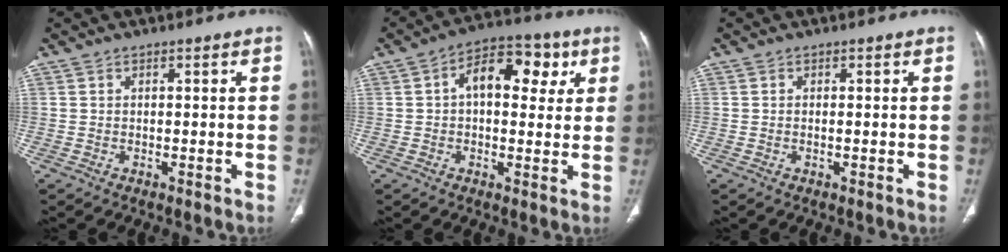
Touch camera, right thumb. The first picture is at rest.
{"total": 12.0, "force": [3.1, 7.3, 8.9], "torque": [-0.091, 0.020, 0.038]}
{"total": 0.0}